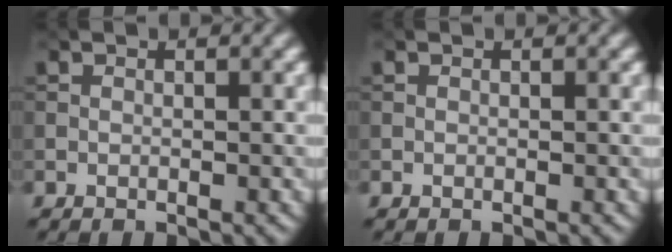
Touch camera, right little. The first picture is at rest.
{"total": 0.0}